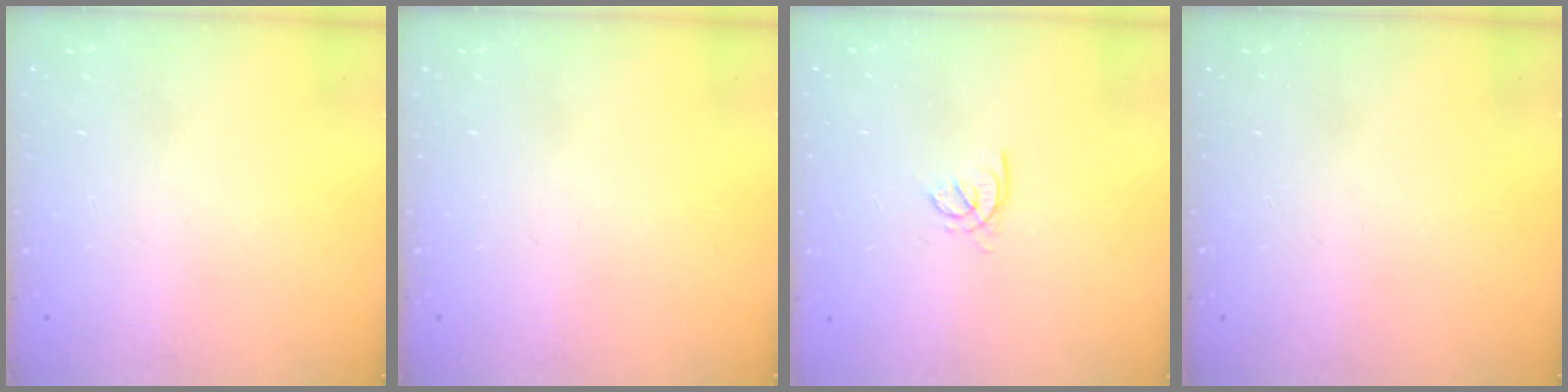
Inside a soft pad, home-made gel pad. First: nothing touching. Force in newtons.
{"total": 0.0}
{"total": 1.6, "press": 1.6, "slide": 0.3}
{"total": 0.0}